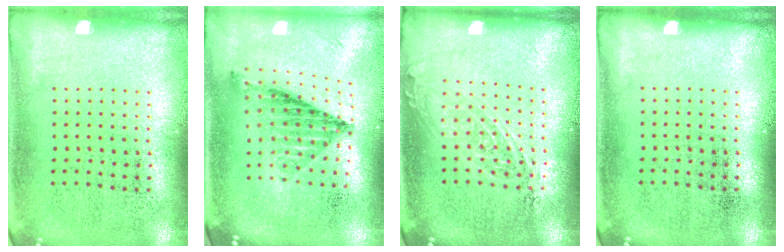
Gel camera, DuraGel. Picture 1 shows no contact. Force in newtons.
{"total": 1.0, "press": 1.0, "slide": 0.2}
{"total": 1.4, "press": 1.3, "slide": 0.7}
{"total": 0.0}